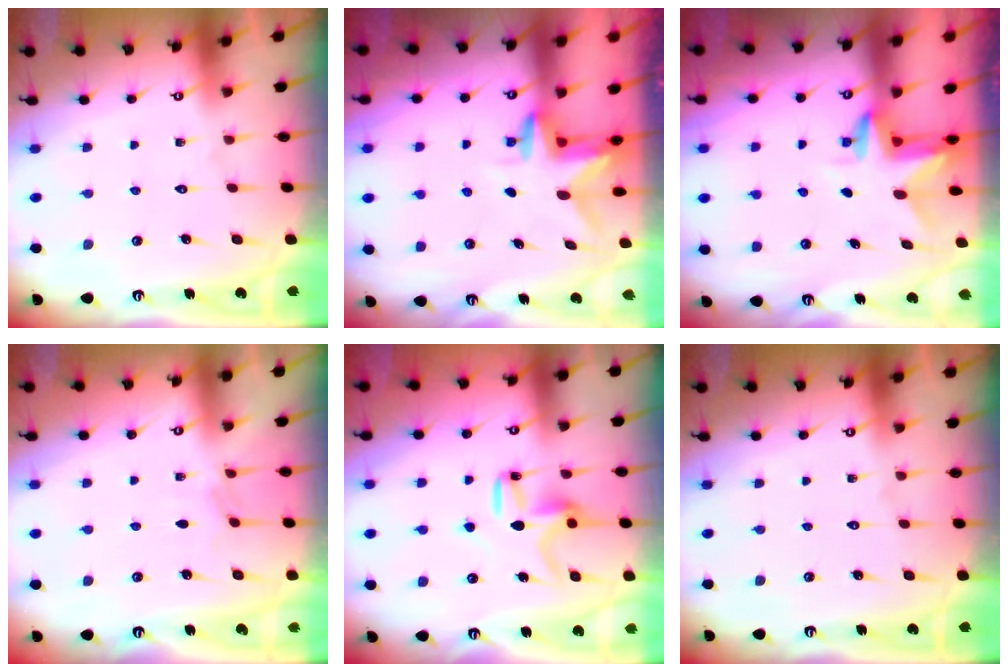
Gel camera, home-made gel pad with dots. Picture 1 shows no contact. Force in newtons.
{"total": 3.1, "press": 3.1, "slide": 0.3}
{"total": 3.0, "press": 3.0, "slide": 0.2}
{"total": 2.2, "press": 2.1, "slide": 0.4}
{"total": 9.7, "press": 9.7, "slide": 0.2}
{"total": 0.0}